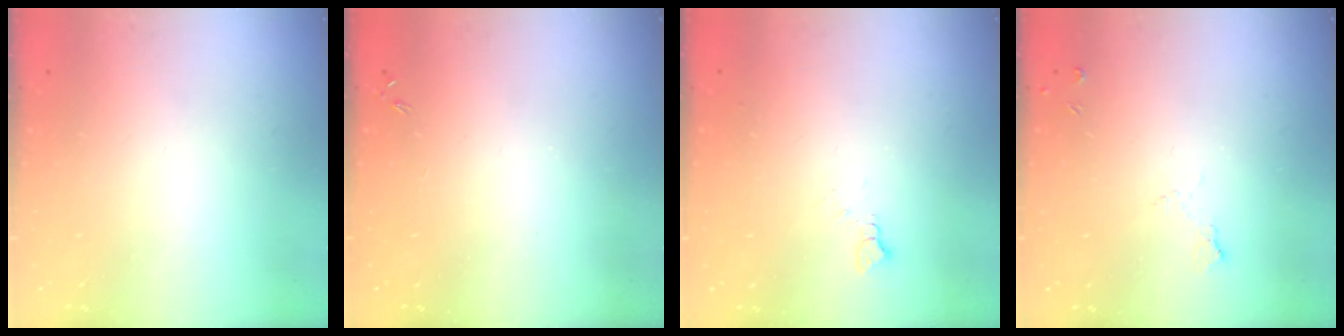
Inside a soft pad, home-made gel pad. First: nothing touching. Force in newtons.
{"total": 0.0}
{"total": 3.0, "press": 3.0, "slide": 0.4}
{"total": 5.0, "press": 5.0, "slide": 0.6}